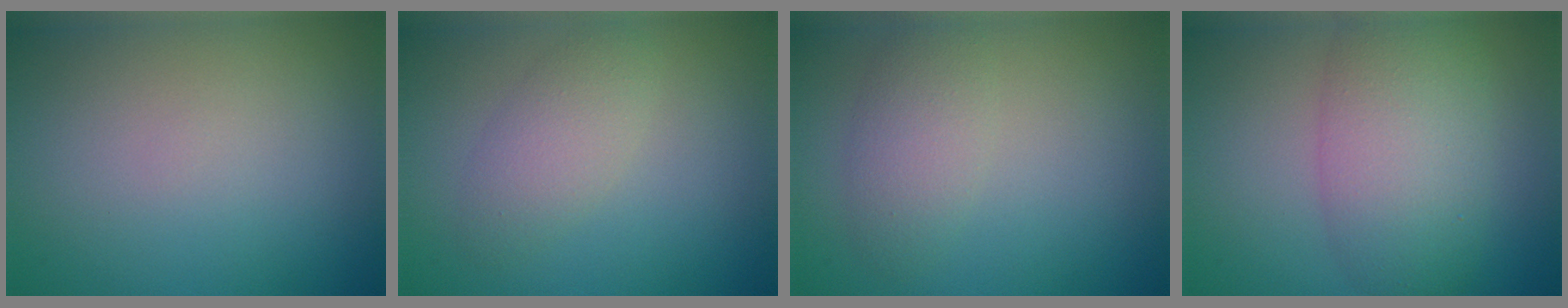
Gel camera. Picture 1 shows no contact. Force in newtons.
{"total": 2.7, "press": 2.7, "slide": 0.1}
{"total": 2.7, "press": 2.7, "slide": 0.0}
{"total": 6.8, "press": 6.8, "slide": 0.2}